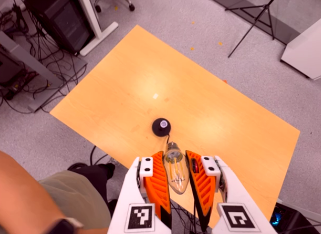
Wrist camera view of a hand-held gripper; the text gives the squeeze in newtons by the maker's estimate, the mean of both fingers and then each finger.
{"total": 21.2, "left": 24.1, "right": 18.3}